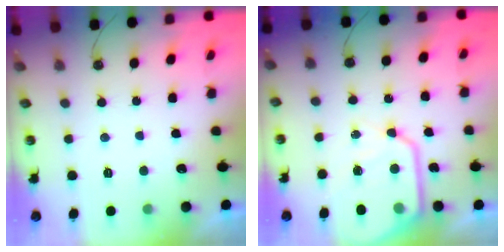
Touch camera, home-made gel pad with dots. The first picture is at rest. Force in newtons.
{"total": 13.4, "press": 13.3, "slide": 1.4}